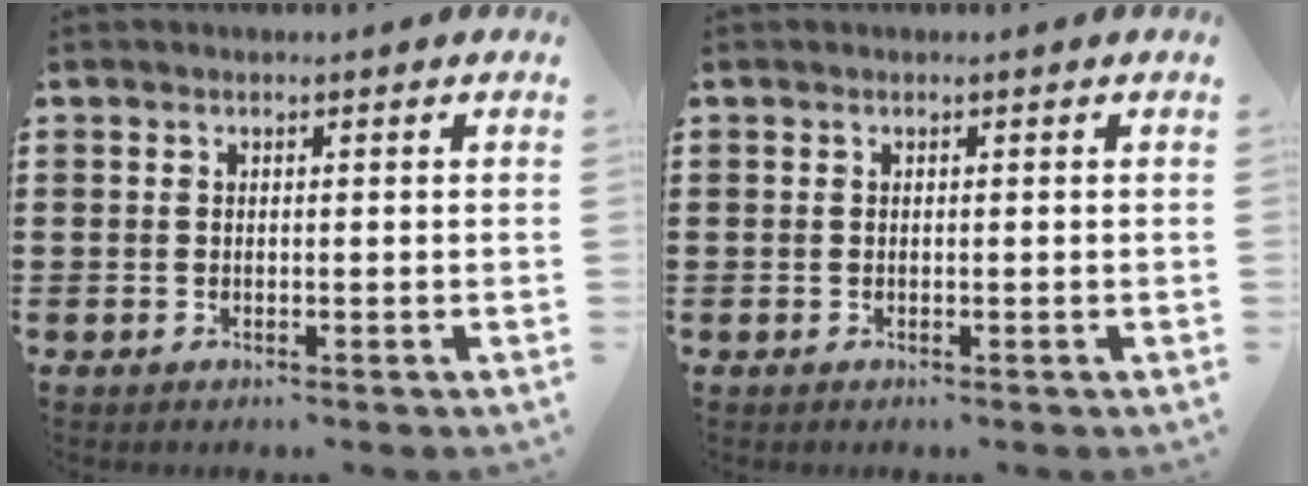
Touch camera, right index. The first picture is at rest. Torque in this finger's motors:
{"motor_torque": [-0.10, 0.10, 0.00, 0.00]}